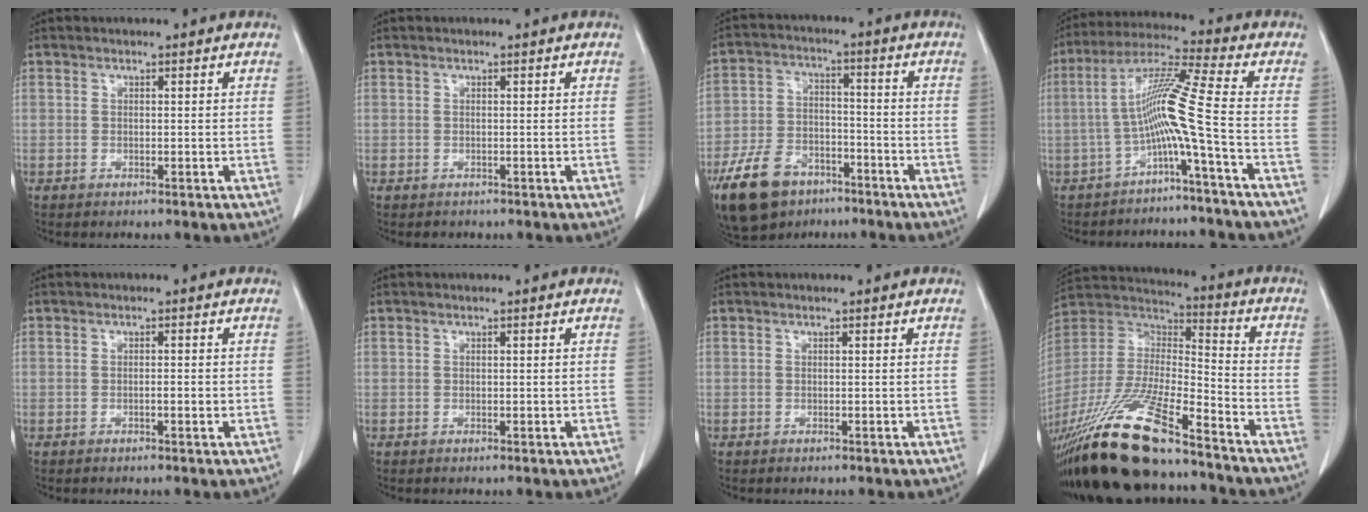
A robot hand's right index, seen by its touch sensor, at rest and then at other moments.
{"total": 0.7, "force": [-0.4, 0.5, 0.0], "torque": [-0.007, 0.003, -0.004]}
{"total": 14.2, "force": [-9.2, 8.3, 6.9], "torque": [-0.150, -0.002, -0.157]}
{"total": 9.6, "force": [-2.9, -2.2, 8.8], "torque": [-0.170, 0.023, -0.054]}
{"total": 1.2, "force": [-0.3, 0.2, 1.1], "torque": [-0.019, 0.000, -0.004]}
{"total": 0.0}
{"total": 0.0}
{"total": 25.0, "force": [-18.8, 4.2, 15.9], "torque": [-0.345, -0.043, -0.342]}